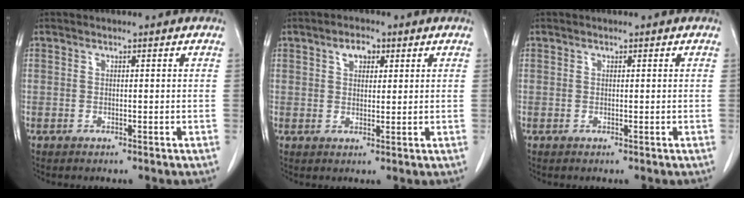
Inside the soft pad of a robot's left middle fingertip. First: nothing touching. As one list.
[{"total": 3.3, "force": [1.7, 1.9, 2.1], "torque": [-0.037, 0.008, 0.029]}, {"total": 0.0}]